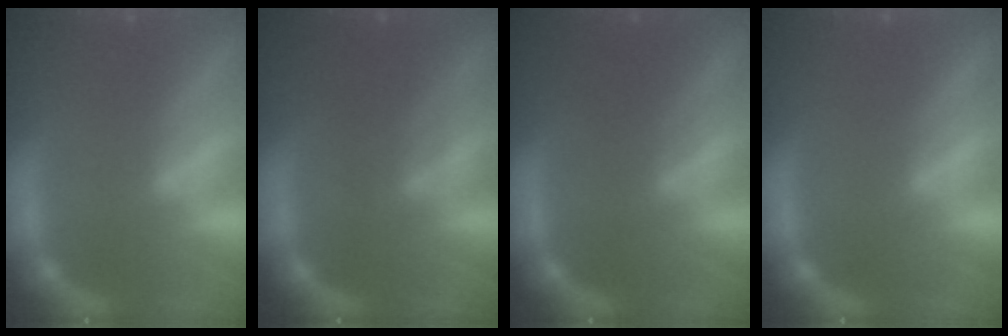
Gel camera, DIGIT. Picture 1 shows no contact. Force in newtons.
{"total": 3.6}
{"total": 2.5}
{"total": 0.0}